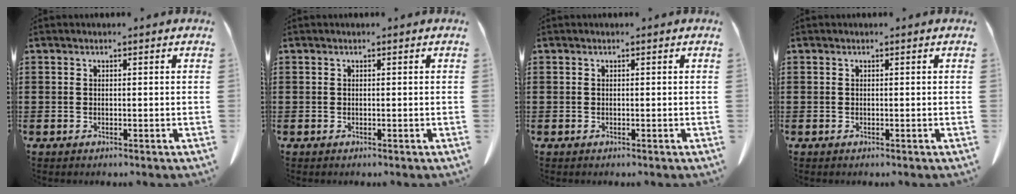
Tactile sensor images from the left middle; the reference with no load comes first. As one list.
[{"total": 0.0}, {"total": 0.0}, {"total": 0.0}]